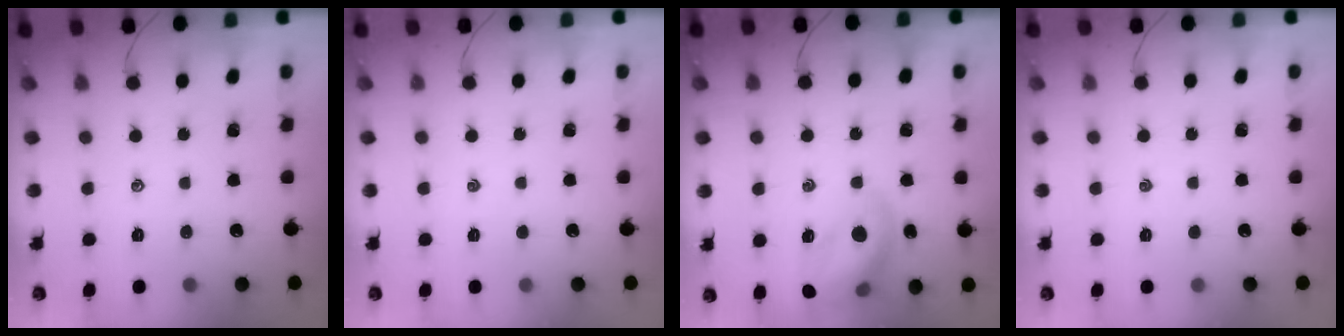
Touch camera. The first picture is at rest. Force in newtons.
{"total": 0.0}
{"total": 16.1, "press": 15.9, "slide": 1.9}
{"total": 0.0}